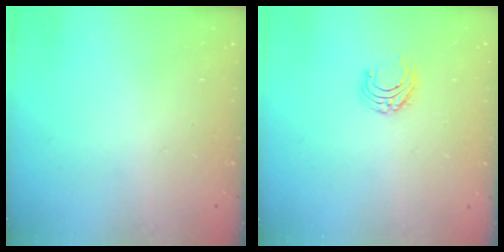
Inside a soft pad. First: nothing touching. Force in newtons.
{"total": 5.2, "press": 5.2, "slide": 0.5}